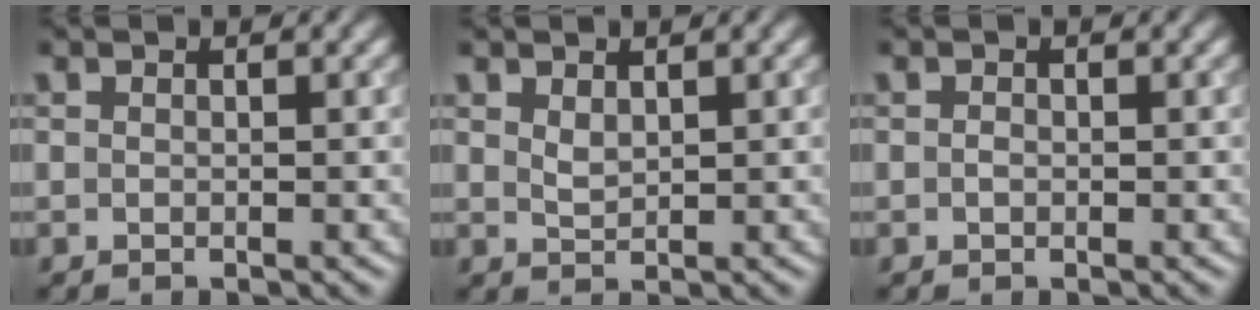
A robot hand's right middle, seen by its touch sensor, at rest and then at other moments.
{"total": 1.2, "force": [0.8, 0.6, 0.7], "torque": [-0.017, 0.000, 0.020]}
{"total": 0.5, "force": [-0.1, 0.4, 0.3], "torque": [-0.007, -0.001, -0.002]}